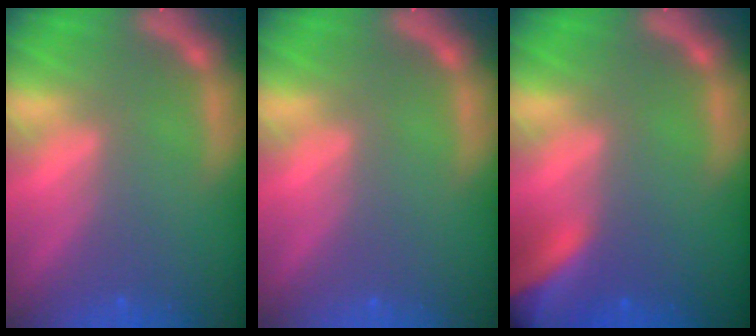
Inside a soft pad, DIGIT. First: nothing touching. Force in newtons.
{"total": 0.0}
{"total": 10.0}